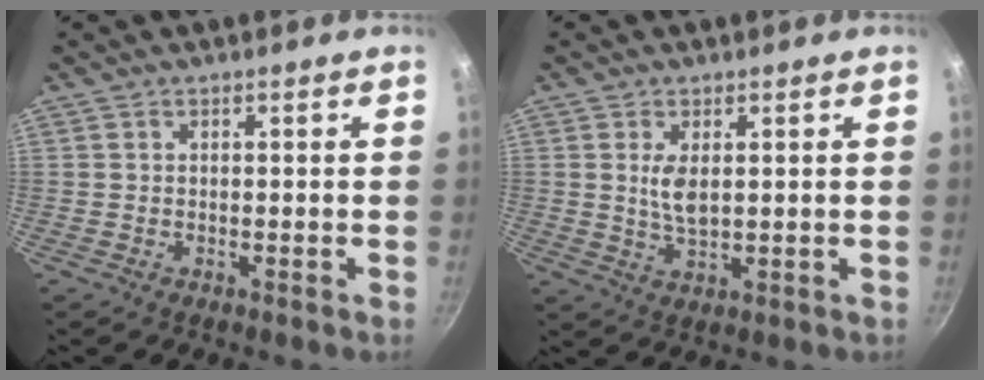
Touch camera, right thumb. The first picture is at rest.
{"total": 4.5, "force": [1.1, 2.1, 3.8], "torque": [-0.070, -0.014, 0.024]}